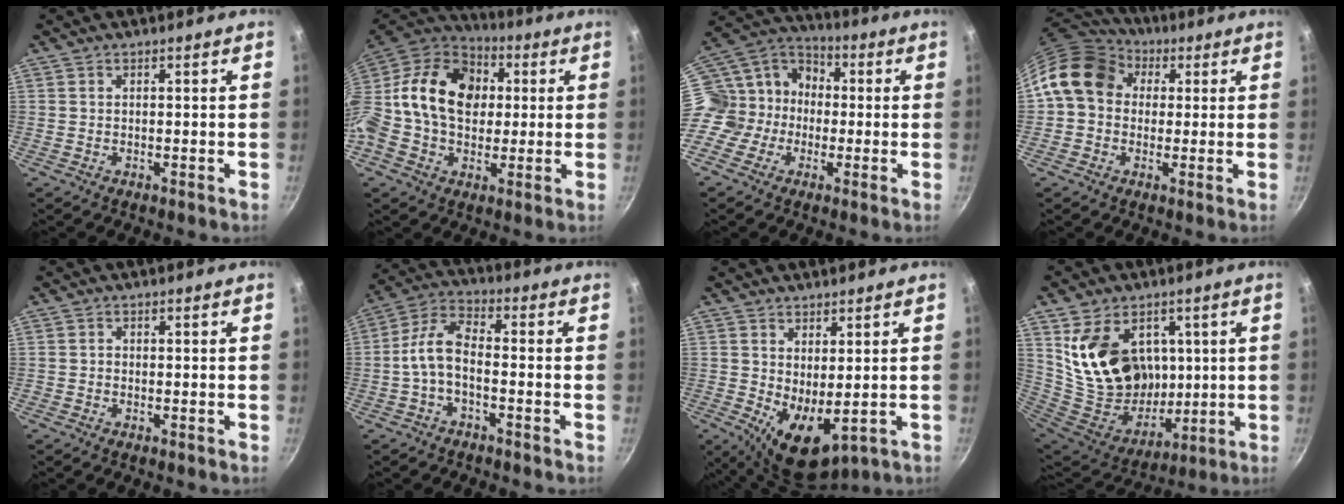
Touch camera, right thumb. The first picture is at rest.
{"total": 19.4, "force": [2.7, 14.6, 12.4], "torque": [-0.191, 0.027, 0.029]}
{"total": 14.5, "force": [-1.3, 12.5, 7.2], "torque": [-0.091, 0.052, -0.041]}
{"total": 13.5, "force": [2.9, 11.1, 7.2], "torque": [-0.100, 0.027, 0.032]}
{"total": 0.5, "force": [-0.2, 0.5, 0.1], "torque": [0.000, 0.002, -0.006]}
{"total": 7.8, "force": [-2.4, 3.8, 6.4], "torque": [-0.135, 0.039, -0.056]}
{"total": 8.2, "force": [0.4, 4.1, 7.1], "torque": [-0.089, -0.024, 0.023]}
{"total": 20.2, "force": [6.3, 15.2, 11.7], "torque": [-0.183, -0.033, 0.139]}